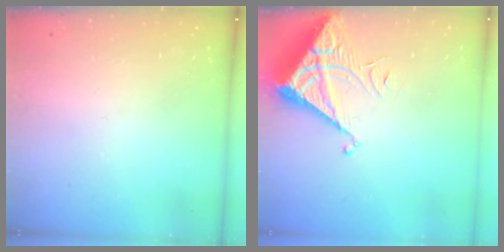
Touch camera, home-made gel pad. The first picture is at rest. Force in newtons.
{"total": 7.0, "press": 7.0, "slide": 0.6}